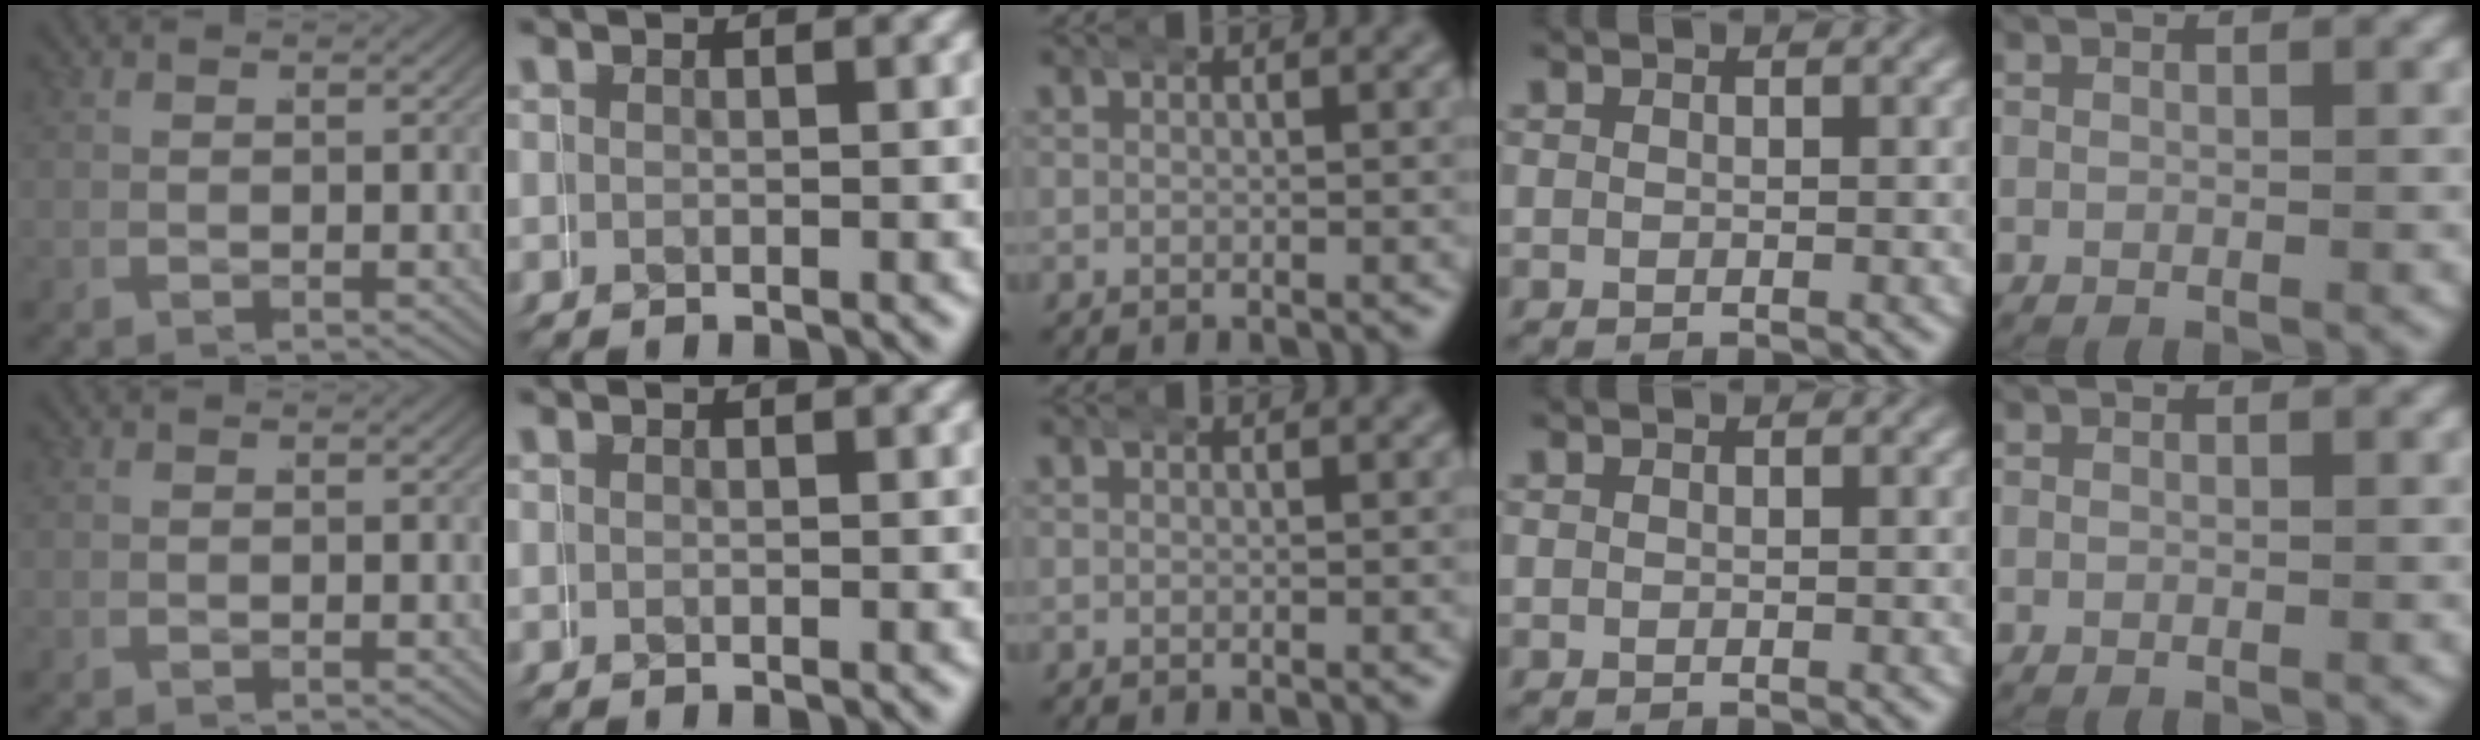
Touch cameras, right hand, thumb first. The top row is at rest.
{}